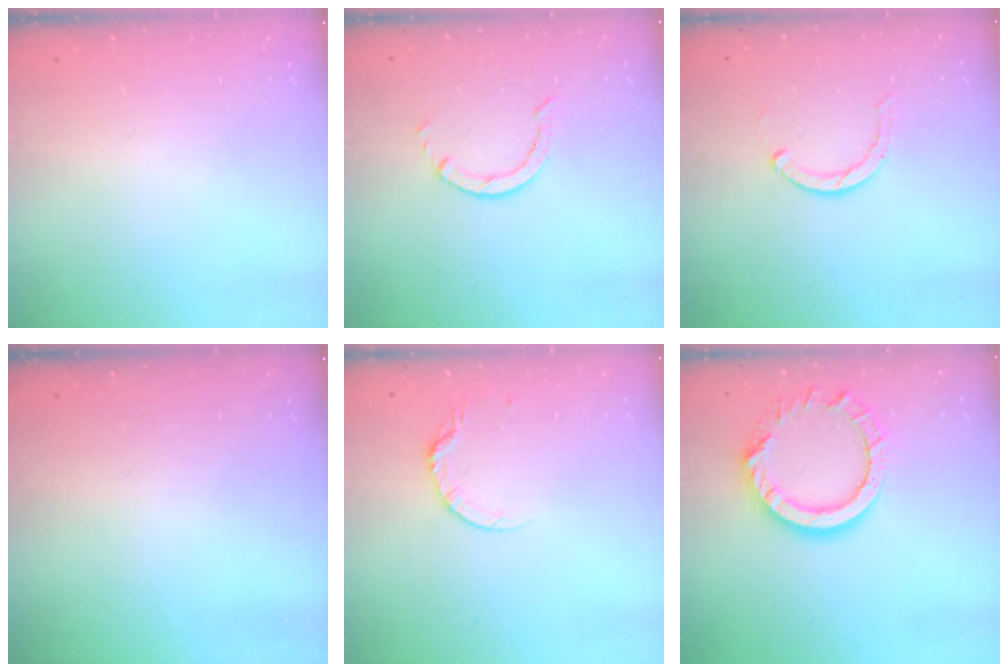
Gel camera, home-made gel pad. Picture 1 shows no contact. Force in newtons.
{"total": 0.6, "press": 0.6, "slide": 0.1}
{"total": 2.3, "press": 2.3, "slide": 0.4}
{"total": 0.0}
{"total": 5.3, "press": 5.2, "slide": 0.6}
{"total": 12.6, "press": 12.6, "slide": 1.2}